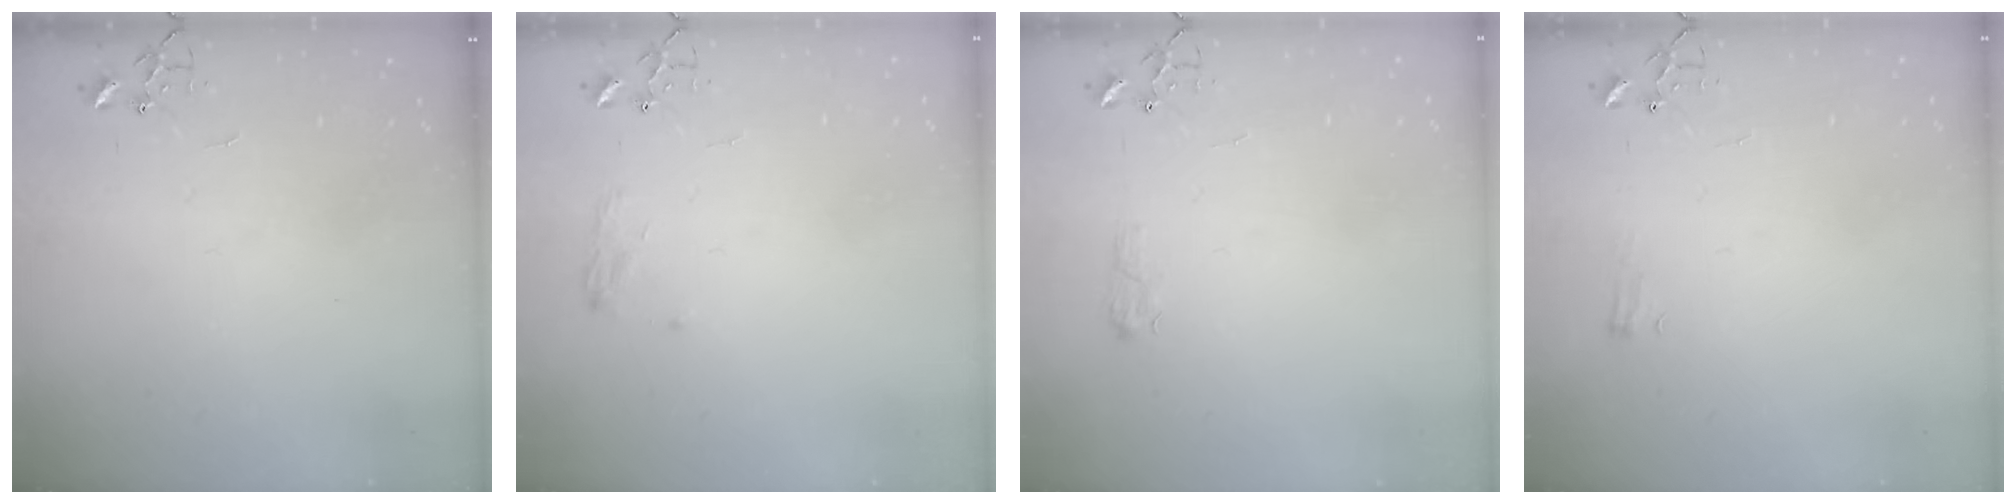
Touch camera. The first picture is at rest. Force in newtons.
{"total": 8.4, "press": 8.4, "slide": 0.9}
{"total": 5.5, "press": 5.5, "slide": 0.8}
{"total": 4.4, "press": 4.3, "slide": 0.5}